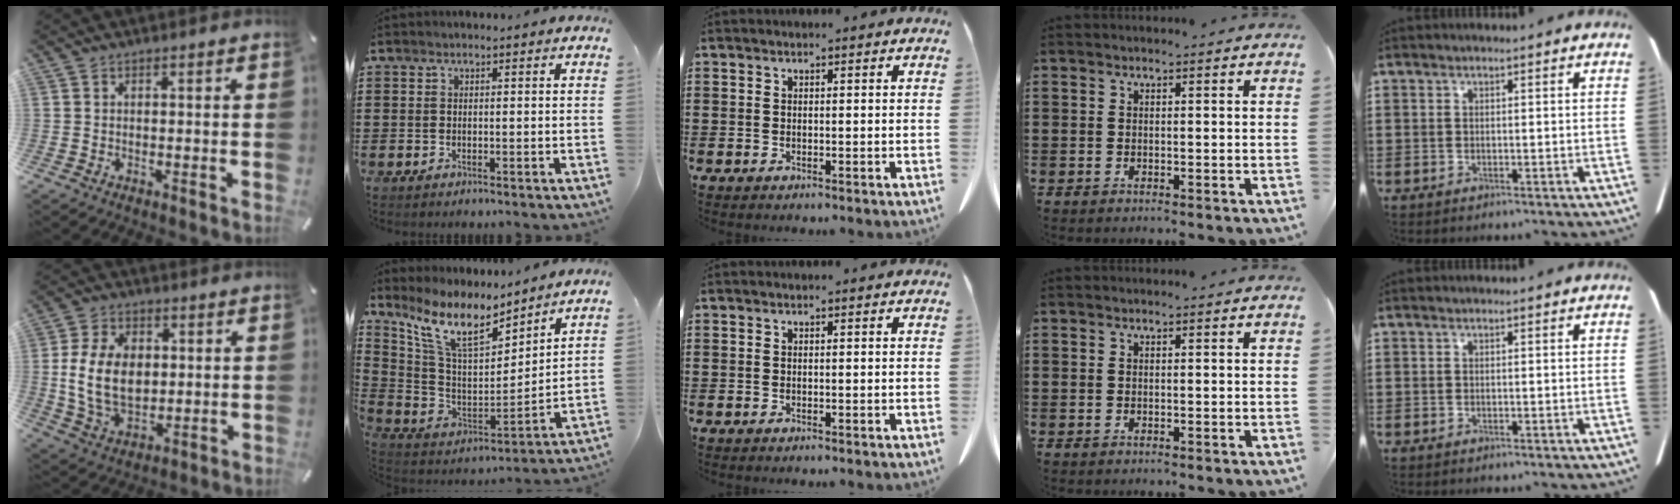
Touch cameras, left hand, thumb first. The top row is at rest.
{"thumb": {"total": 13.6, "force": [0.8, 9.9, 9.3], "torque": [-0.198, 0.011, 0.015]}, "index": {"total": 11.1, "force": [8.5, 3.0, 6.6], "torque": [-0.162, -0.040, 0.148]}}